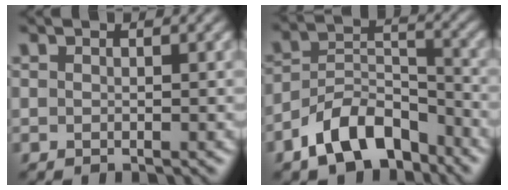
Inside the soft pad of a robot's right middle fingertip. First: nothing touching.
{"total": 7.8, "force": [-5.4, 3.9, 4.0], "torque": [-0.061, 0.002, -0.108]}